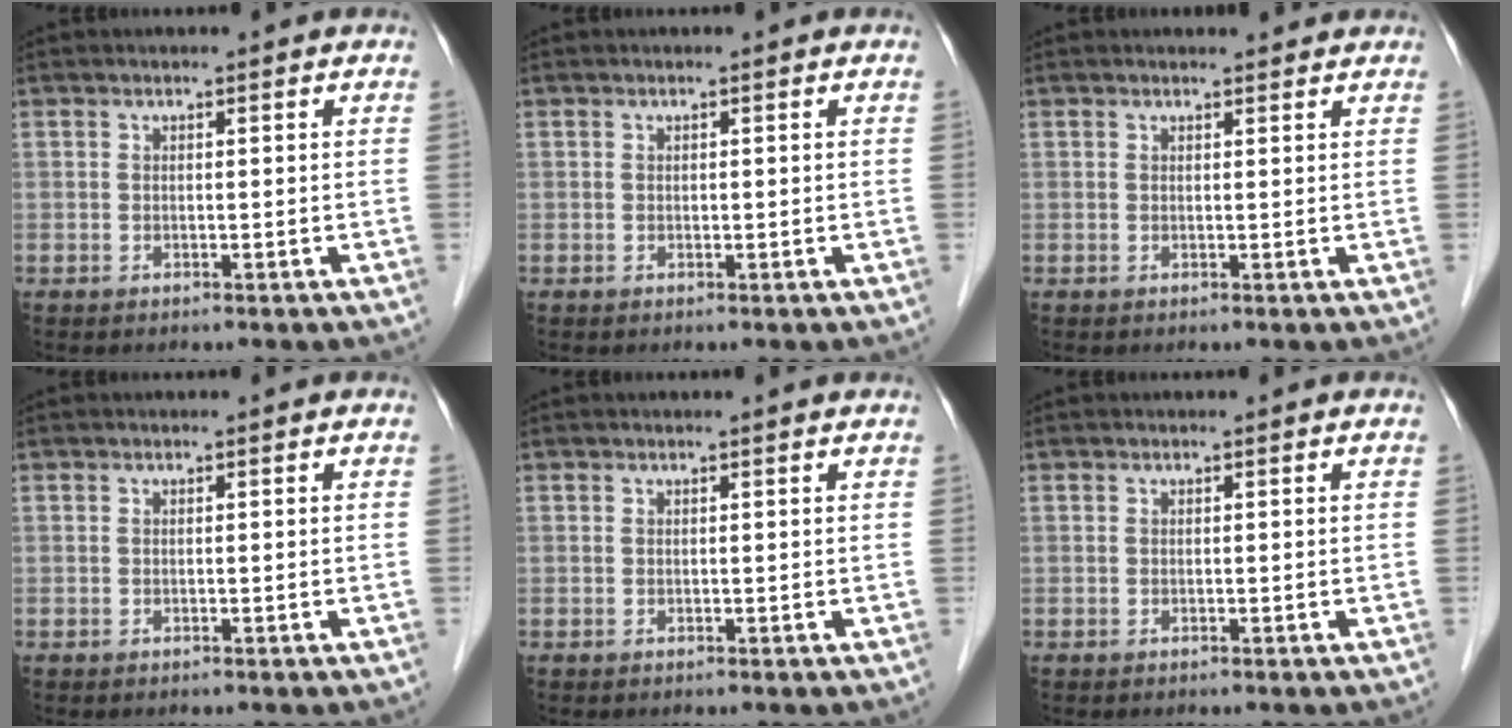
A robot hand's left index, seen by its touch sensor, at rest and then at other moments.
{"total": 1.0, "force": [-1.0, 0.1, -0.2], "torque": [0.004, -0.006, -0.016]}
{"total": 0.8, "force": [0.7, 0.3, -0.1], "torque": [-0.006, -0.004, 0.005]}
{"total": 0.0}
{"total": 0.0}
{"total": 0.0}